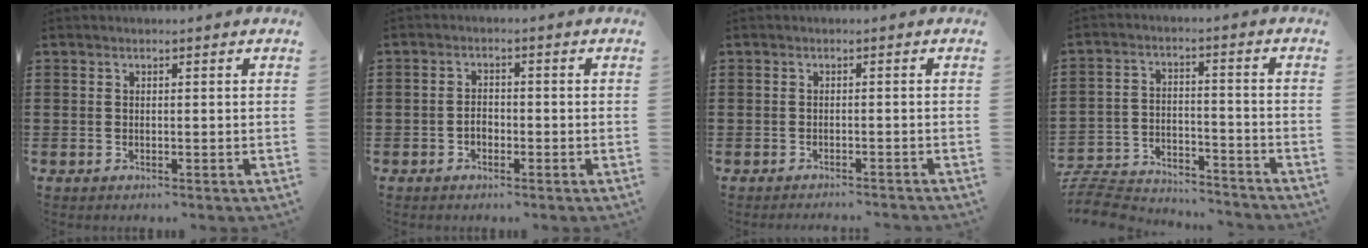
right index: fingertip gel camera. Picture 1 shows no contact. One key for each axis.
{"total": 1.9, "fx": -0.8, "fy": 1.3, "fz": 1.1, "tx": -0.024, "ty": 0.004, "tz": -0.016}
{"total": 1.2, "fx": -1.2, "fy": -0.2, "fz": -0.1, "tx": -0.002, "ty": 0.000, "tz": -0.024}
{"total": 7.7, "fx": -7.4, "fy": 1.2, "fz": 1.4, "tx": -0.040, "ty": 0.010, "tz": -0.149}